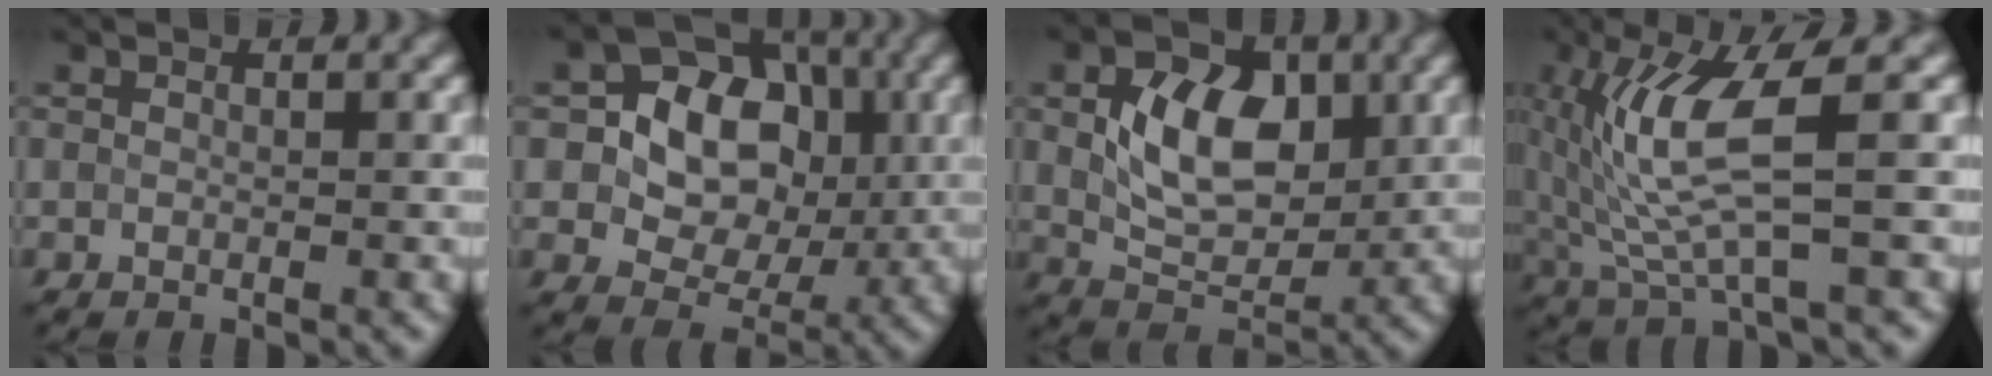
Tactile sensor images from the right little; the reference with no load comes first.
{"total": 9.6, "force": [1.2, 7.6, 5.7], "torque": [-0.080, 0.027, -0.001]}
{"total": 7.0, "force": [1.3, 4.6, 5.2], "torque": [-0.095, 0.002, 0.023]}
{"total": 7.1, "force": [0.9, 1.2, 6.9], "torque": [-0.158, -0.006, 0.027]}